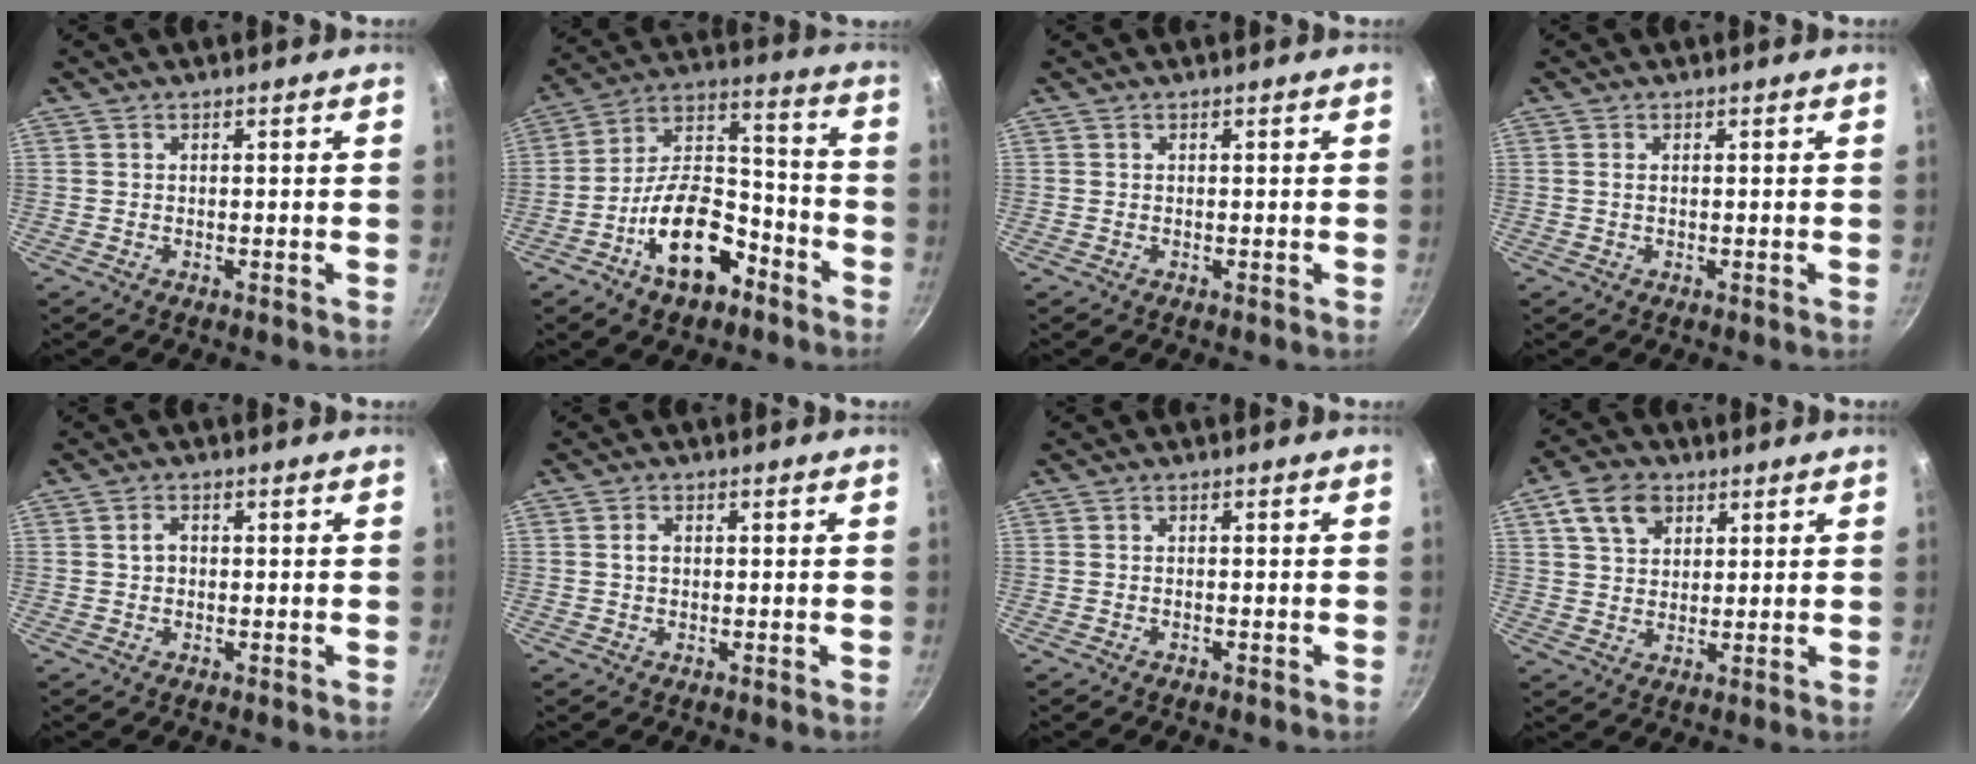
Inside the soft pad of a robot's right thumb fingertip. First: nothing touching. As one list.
[{"total": 16.9, "force": [-8.6, 9.0, 11.4], "torque": [-0.157, 0.083, -0.148]}, {"total": 0.0}, {"total": 0.7, "force": [0.1, 0.3, 0.6], "torque": [-0.013, 0.000, 0.001]}, {"total": 1.8, "force": [0.1, 1.4, 1.1], "torque": [-0.014, 0.008, 0.001]}, {"total": 1.7, "force": [0.2, 1.3, 1.1], "torque": [-0.017, 0.006, 0.003]}, {"total": 0.5, "force": [-0.4, 0.2, 0.3], "torque": [-0.009, 0.004, -0.008]}, {"total": 8.1, "force": [3.7, 5.8, 4.3], "torque": [-0.058, 0.002, 0.064]}]